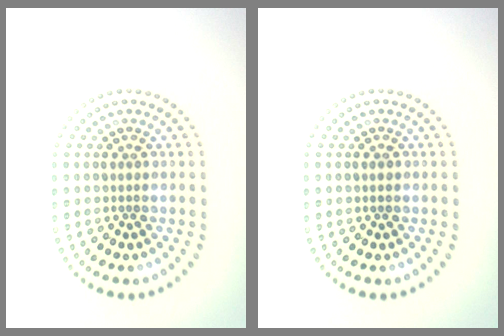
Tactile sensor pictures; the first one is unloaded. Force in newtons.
{"total": 0.7, "press": 0.7, "slide": 0.0}